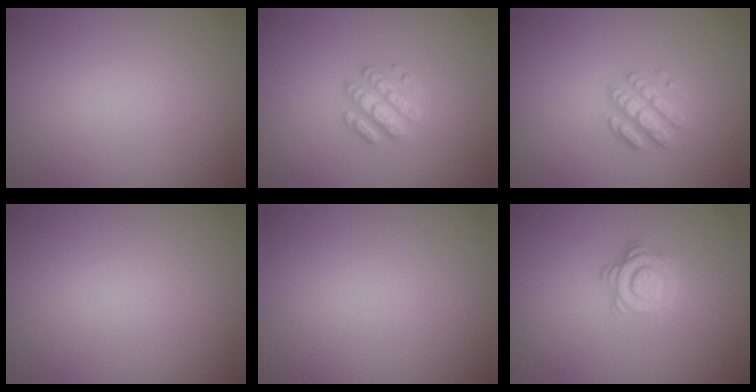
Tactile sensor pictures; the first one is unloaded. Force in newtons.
{"total": 3.2, "press": 2.3, "slide": 2.2}
{"total": 2.9, "press": 2.3, "slide": 1.8}
{"total": 0.0}
{"total": 0.0}
{"total": 2.8, "press": 2.5, "slide": 1.2}